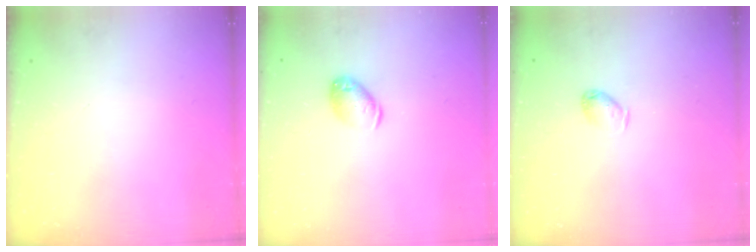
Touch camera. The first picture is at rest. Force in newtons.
{"total": 8.4, "press": 8.3, "slide": 1.1}
{"total": 4.1, "press": 4.0, "slide": 0.7}